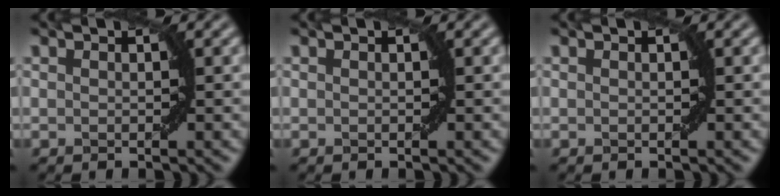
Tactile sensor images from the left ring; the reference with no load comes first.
{"total": 0.0}
{"total": 0.0}